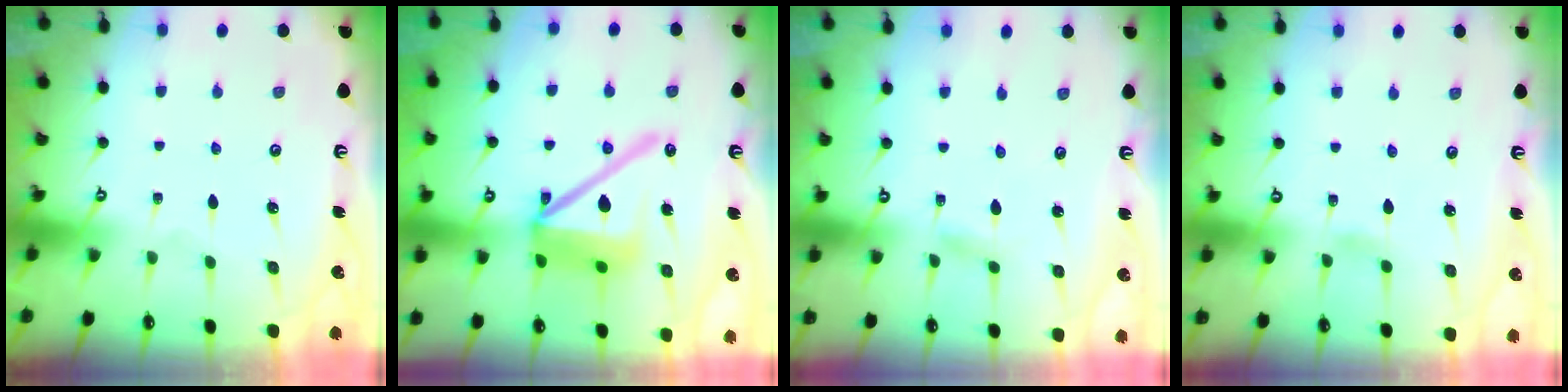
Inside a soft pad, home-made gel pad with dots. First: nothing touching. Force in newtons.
{"total": 15.2, "press": 14.9, "slide": 2.7}
{"total": 2.1, "press": 2.1, "slide": 0.2}
{"total": 1.9, "press": 1.9, "slide": 0.2}